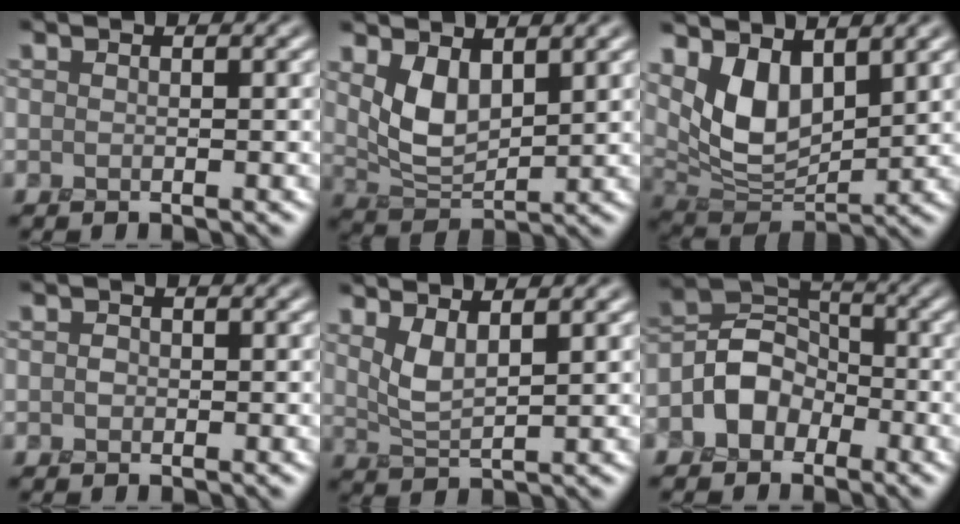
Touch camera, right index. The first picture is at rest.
{"total": 3.5, "force": [1.9, 1.6, 2.5], "torque": [-0.058, -0.008, 0.046]}
{"total": 5.7, "force": [2.9, 2.8, 4.1], "torque": [-0.087, -0.015, 0.058]}
{"total": 0.6, "force": [-0.2, 0.5, 0.2], "torque": [-0.003, -0.001, -0.007]}
{"total": 2.4, "force": [1.8, 0.1, 1.6], "torque": [-0.043, -0.007, 0.044]}
{"total": 4.2, "force": [-2.1, 3.2, 1.7], "torque": [-0.026, 0.006, -0.045]}